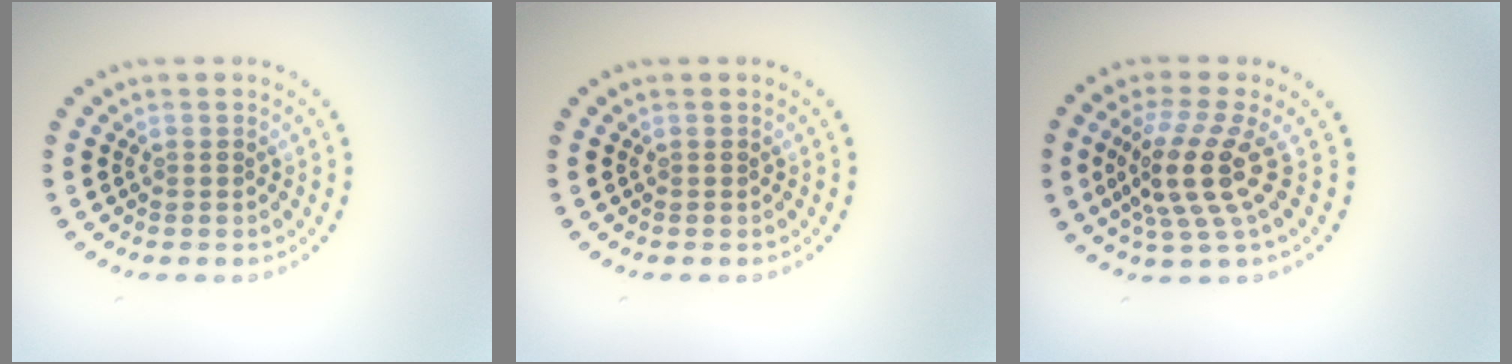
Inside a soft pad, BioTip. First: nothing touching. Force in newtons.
{"total": 0.0}
{"total": 4.6, "press": 3.5, "slide": 3.0}